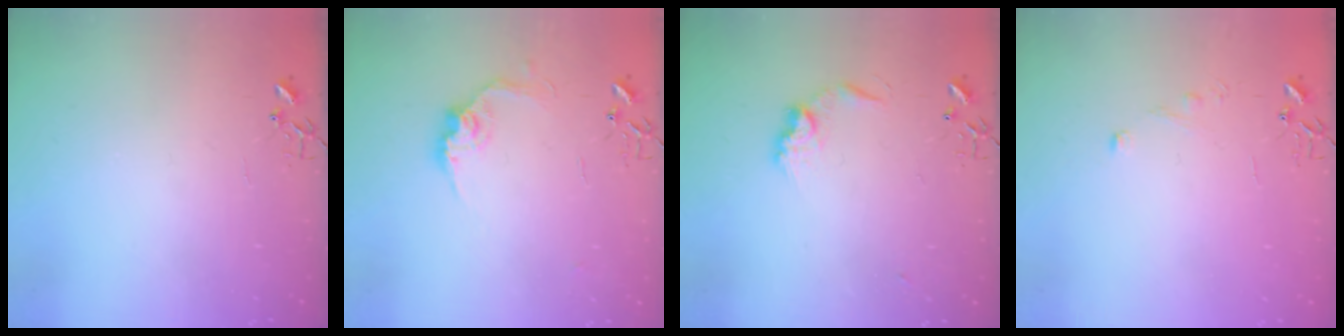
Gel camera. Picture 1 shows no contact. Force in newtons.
{"total": 11.3, "press": 11.3, "slide": 0.6}
{"total": 9.4, "press": 9.4, "slide": 0.5}
{"total": 4.6, "press": 4.6, "slide": 0.4}